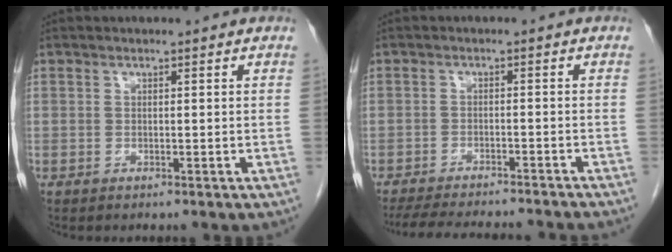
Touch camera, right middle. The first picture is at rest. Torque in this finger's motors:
{"motor_torque": [1.08, -1.06, 0.03, 0.06]}